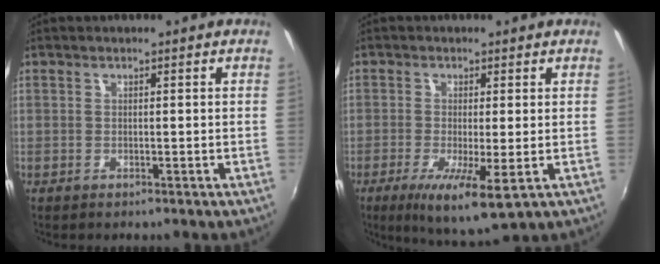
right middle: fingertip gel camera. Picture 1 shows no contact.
{"total": 8.7, "force": [-2.9, 1.3, 8.1], "torque": [-0.160, -0.030, -0.046]}